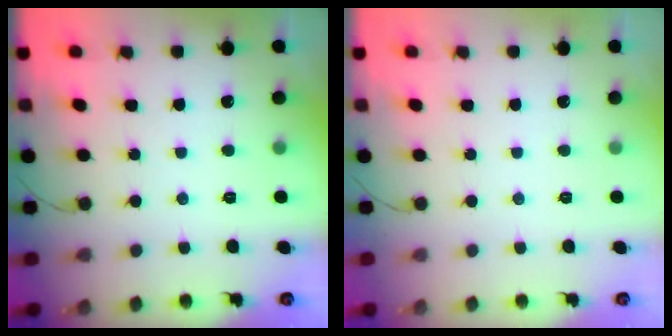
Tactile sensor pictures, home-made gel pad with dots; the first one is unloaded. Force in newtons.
{"total": 0.0}